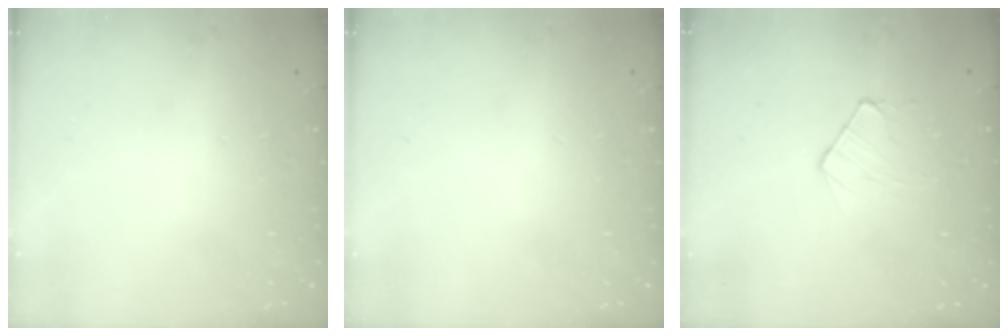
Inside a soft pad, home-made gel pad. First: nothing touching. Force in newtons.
{"total": 0.0}
{"total": 4.8, "press": 4.7, "slide": 0.5}